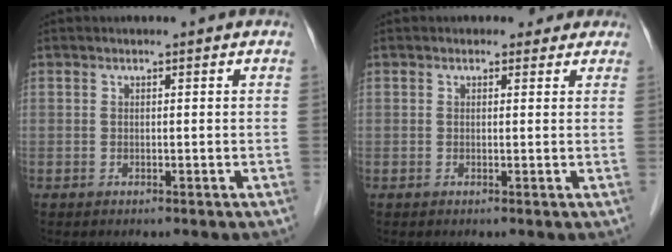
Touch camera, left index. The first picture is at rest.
{"total": 1.8, "force": [1.2, 1.3, 0.1], "torque": [0.002, 0.003, 0.006]}